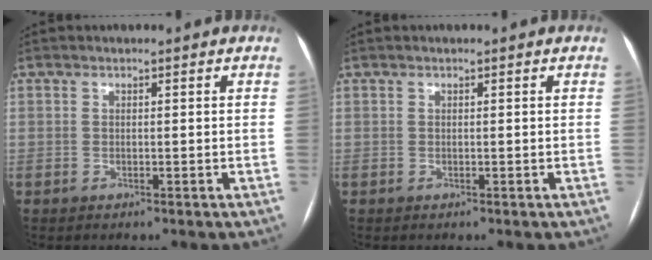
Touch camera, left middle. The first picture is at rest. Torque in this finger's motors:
{"motor_torque": [0.00, 0.00, 0.00, 0.00]}